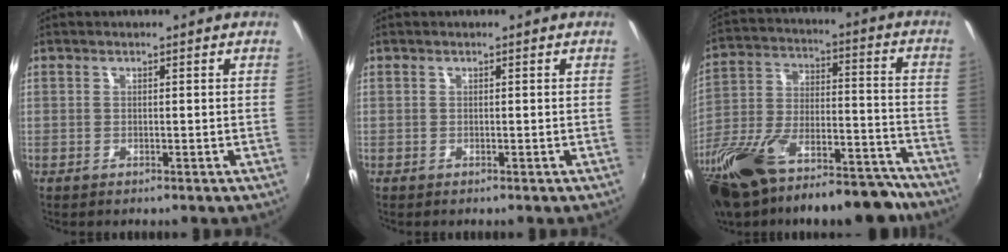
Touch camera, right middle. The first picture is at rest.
{"total": 0.0}
{"total": 27.5, "force": [-20.5, 10.7, 14.9], "torque": [-0.294, -0.010, -0.311]}